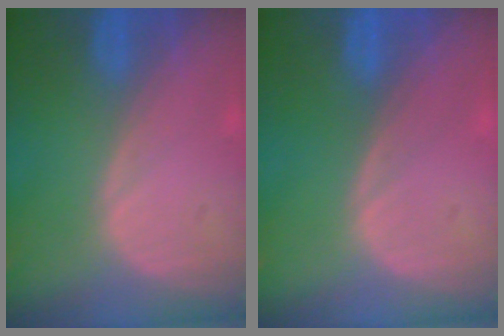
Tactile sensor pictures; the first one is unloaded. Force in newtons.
{"total": 0.0}